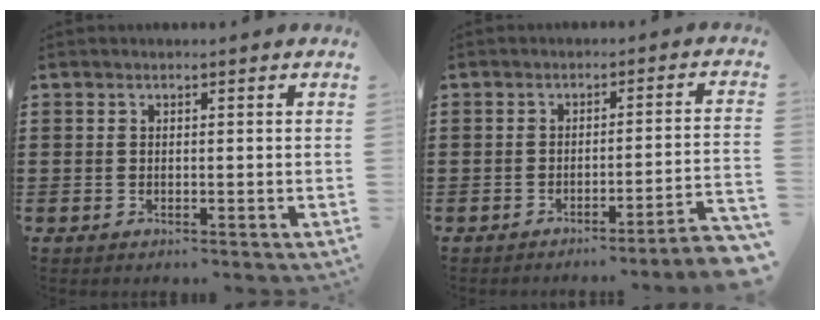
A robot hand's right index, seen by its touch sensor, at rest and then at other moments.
{"total": 3.6, "force": [-2.9, -0.8, 2.0], "torque": [-0.038, -0.020, -0.060]}